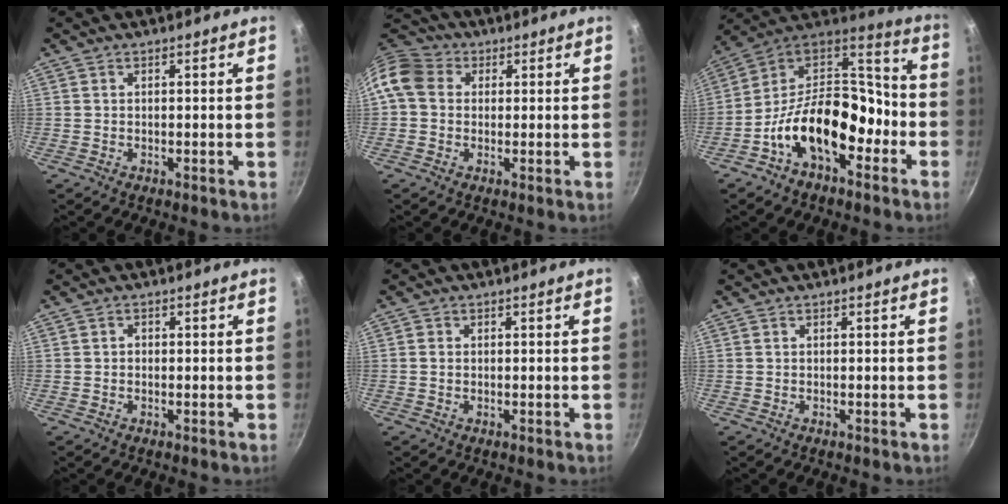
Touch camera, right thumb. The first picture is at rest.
{"total": 9.4, "force": [1.4, 7.9, 4.9], "torque": [-0.078, 0.018, 0.007]}
{"total": 20.0, "force": [-7.4, 12.0, 14.2], "torque": [-0.197, 0.082, -0.139]}
{"total": 0.8, "force": [-0.1, 0.7, 0.4], "torque": [-0.005, 0.004, -0.002]}
{"total": 1.0, "force": [0.0, 0.9, 0.4], "torque": [-0.007, 0.003, -0.001]}
{"total": 0.0}